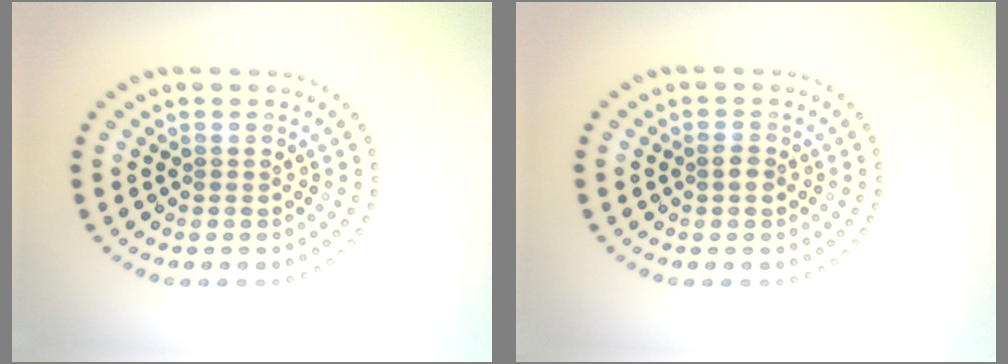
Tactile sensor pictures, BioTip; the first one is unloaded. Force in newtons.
{"total": 1.1, "press": 1.1, "slide": 0.1}